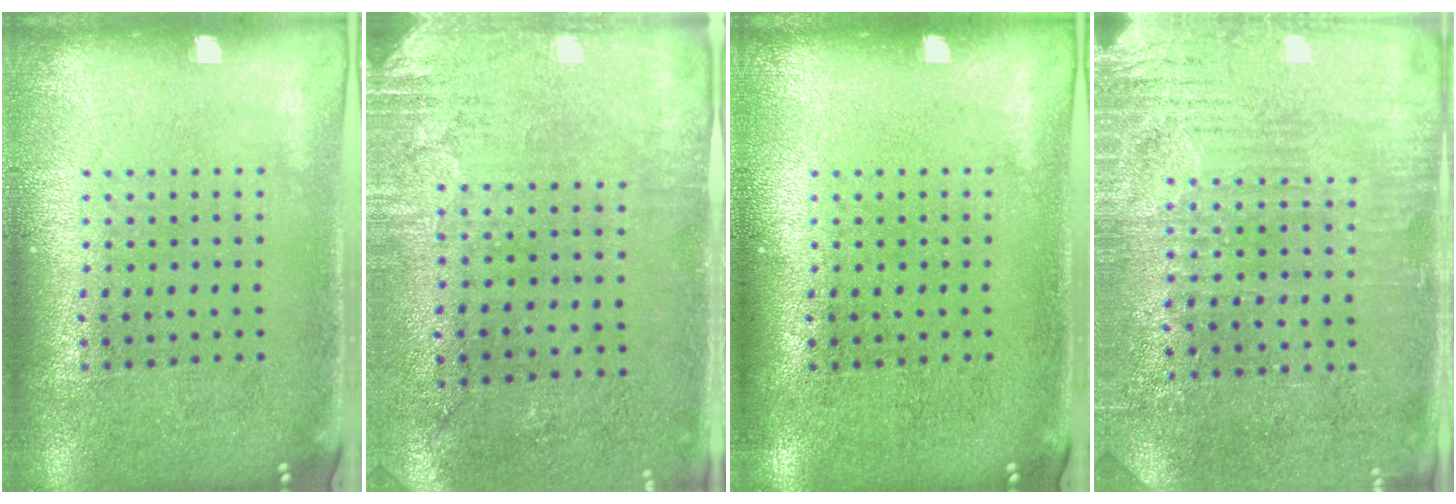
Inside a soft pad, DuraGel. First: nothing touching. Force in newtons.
{"total": 2.7, "press": 2.3, "slide": 1.5}
{"total": 0.0}
{"total": 3.2, "press": 3.1, "slide": 0.7}